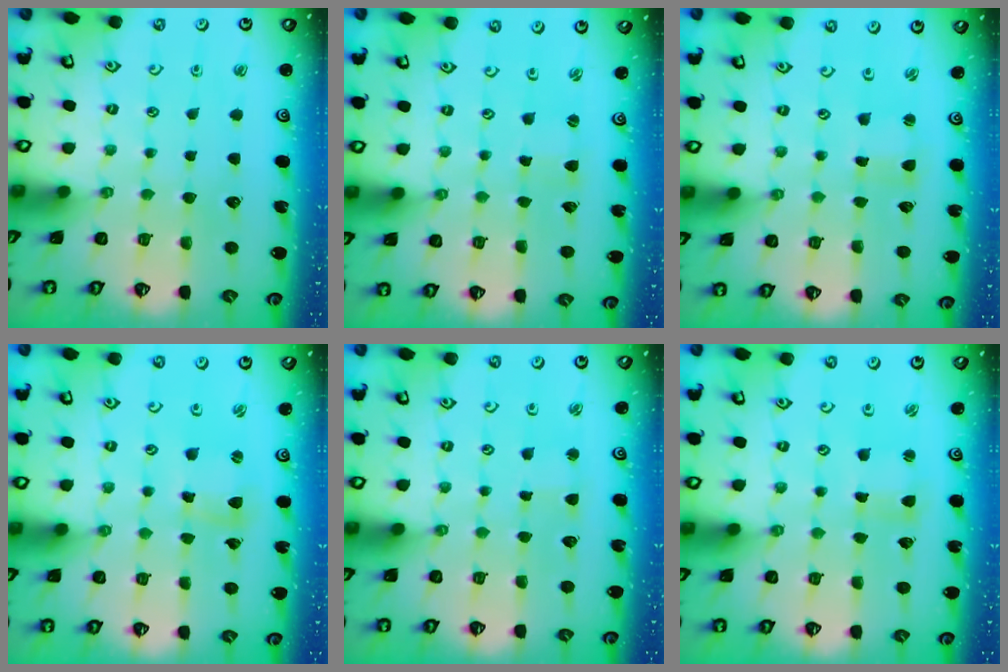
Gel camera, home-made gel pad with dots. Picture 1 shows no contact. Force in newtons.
{"total": 1.7, "press": 1.7, "slide": 0.2}
{"total": 1.0, "press": 1.0, "slide": 0.0}
{"total": 4.2, "press": 4.1, "slide": 0.4}
{"total": 1.8, "press": 1.8, "slide": 0.2}
{"total": 1.1, "press": 1.0, "slide": 0.2}